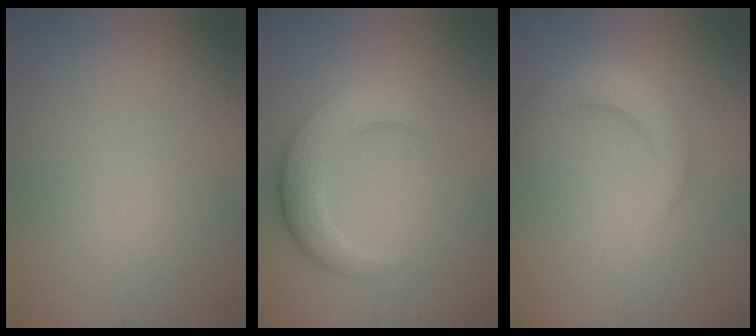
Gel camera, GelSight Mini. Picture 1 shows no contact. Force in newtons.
{"total": 4.4, "press": 4.4, "slide": 0.4}
{"total": 3.0, "press": 3.0, "slide": 0.3}